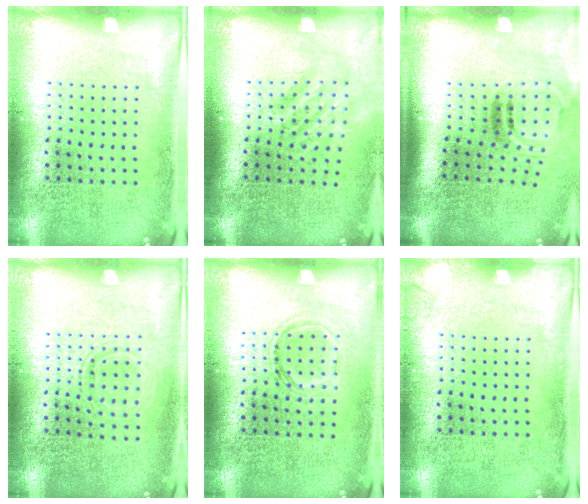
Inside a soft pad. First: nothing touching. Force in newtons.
{"total": 1.6, "press": 1.1, "slide": 1.1}
{"total": 2.0, "press": 1.3, "slide": 1.6}
{"total": 1.2, "press": 1.1, "slide": 0.6}
{"total": 1.1, "press": 0.9, "slide": 0.6}
{"total": 0.7, "press": 0.7, "slide": 0.2}